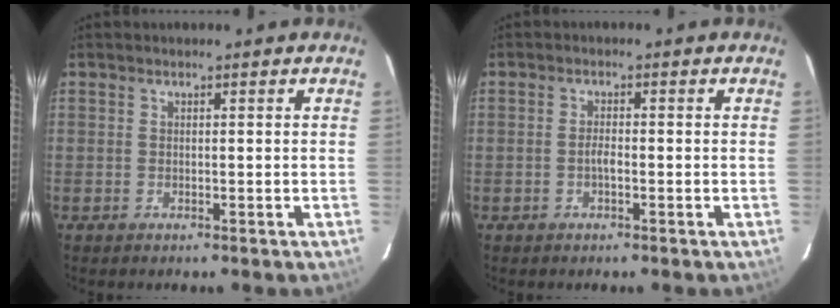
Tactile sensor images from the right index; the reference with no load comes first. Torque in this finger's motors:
{"motor_torque": [0.43, -0.12, 0.12, 0.04]}